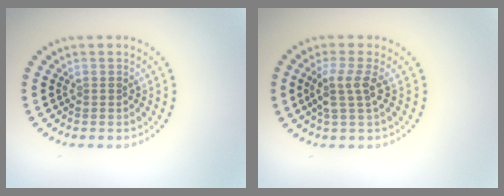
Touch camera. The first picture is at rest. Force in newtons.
{"total": 2.6, "press": 2.0, "slide": 1.6}